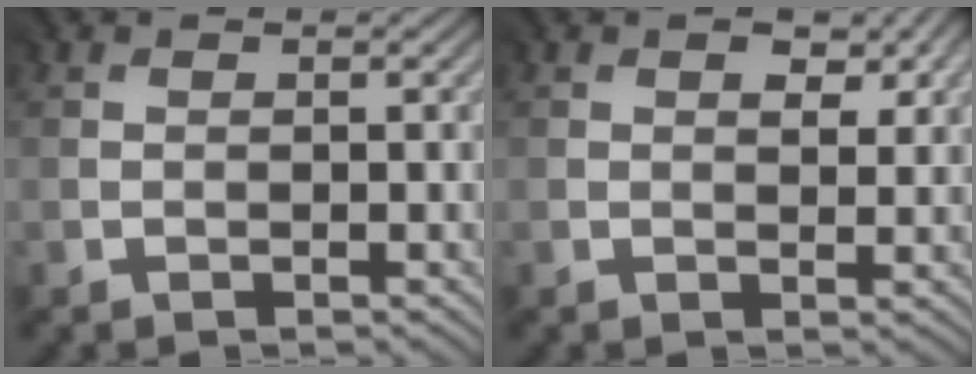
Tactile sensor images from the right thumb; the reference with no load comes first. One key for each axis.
{"total": 2.9, "fx": 1.3, "fy": 1.6, "fz": 2.0, "tx": -0.029, "ty": -0.005, "tz": 0.024}